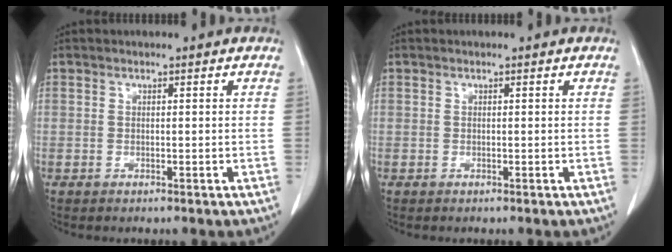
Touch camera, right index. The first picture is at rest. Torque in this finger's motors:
{"motor_torque": [0.00, 0.00, 0.00, 0.00]}